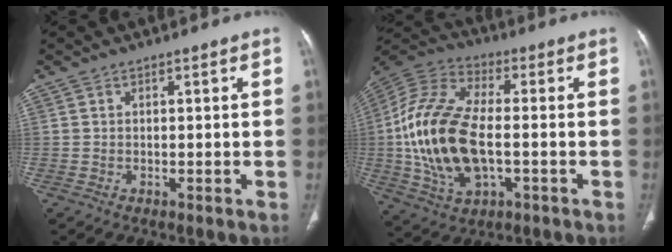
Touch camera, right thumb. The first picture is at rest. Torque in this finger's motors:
{"motor_torque": [-0.34, 2.08, 2.21, -0.04, 0.71]}